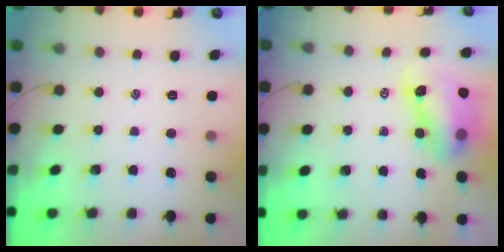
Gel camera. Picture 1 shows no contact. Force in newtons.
{"total": 8.7, "press": 8.6, "slide": 1.7}